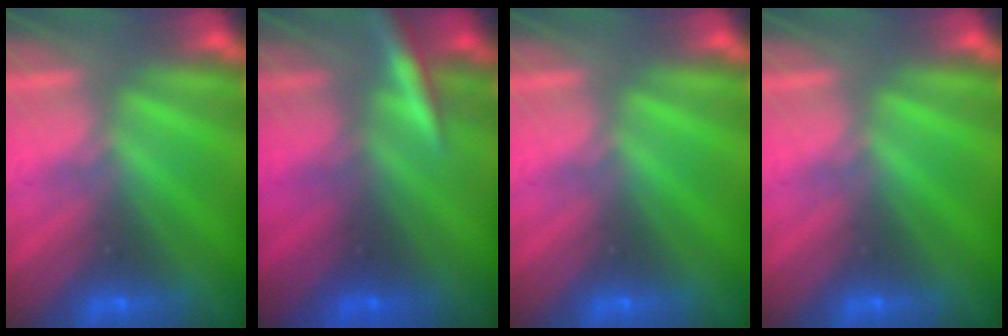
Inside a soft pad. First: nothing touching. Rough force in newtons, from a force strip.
{"total": 2.9}
{"total": 0.0}
{"total": 0.0}